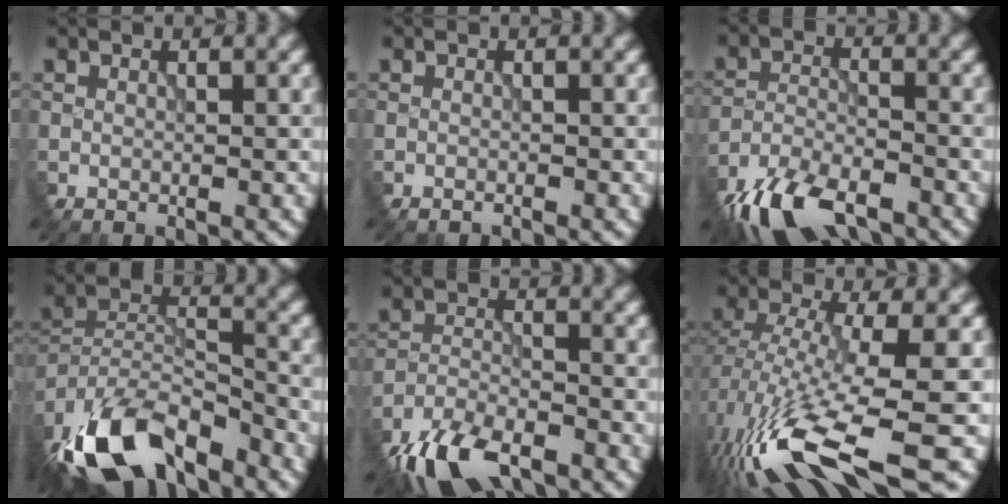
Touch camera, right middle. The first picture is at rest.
{"total": 0.7, "force": [-0.7, 0.1, 0.0], "torque": [-0.002, -0.004, -0.011]}
{"total": 9.3, "force": [-7.5, 3.4, 4.5], "torque": [-0.085, -0.021, -0.137]}
{"total": 12.1, "force": [-9.4, 4.6, 6.0], "torque": [-0.119, 0.000, -0.172]}
{"total": 8.2, "force": [-6.6, 3.0, 3.8], "torque": [-0.066, -0.014, -0.126]}
{"total": 11.2, "force": [-4.9, 2.8, 9.7], "torque": [-0.196, -0.016, -0.088]}